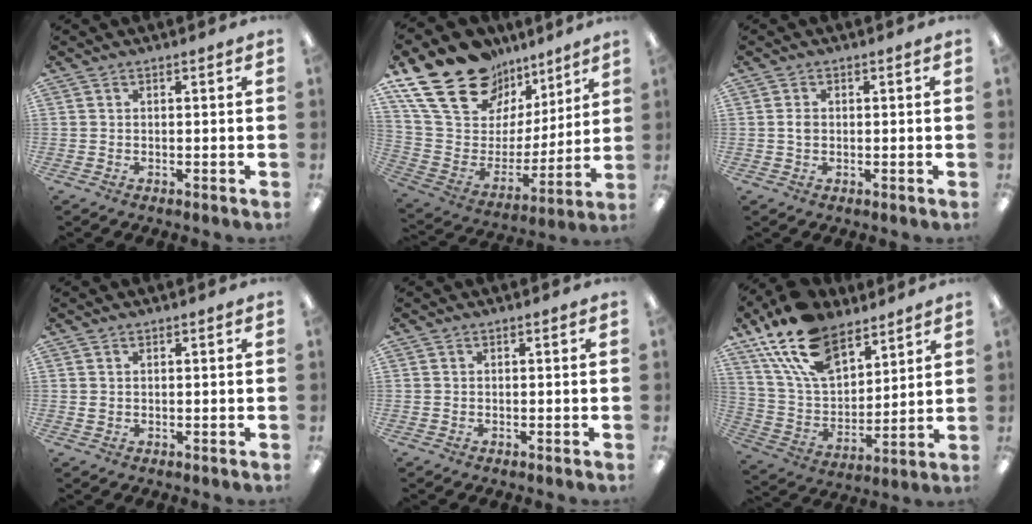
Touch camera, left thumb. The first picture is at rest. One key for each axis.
{"total": 23.7, "fx": 15.9, "fy": 13.9, "fz": 10.7, "tx": -0.197, "ty": -0.095, "tz": 0.302}
{"total": 1.9, "fx": 0.1, "fy": 1.2, "fz": 1.4, "tx": -0.028, "ty": 0.003, "tz": 0.001}
{"total": 0.7, "fx": 0.3, "fy": 0.6, "fz": 0.3, "tx": -0.007, "ty": 0.003, "tz": 0.006}
{"total": 0.0}
{"total": 19.7, "fx": 13.2, "fy": 10.5, "fz": 10.2, "tx": -0.203, "ty": -0.056, "tz": 0.245}